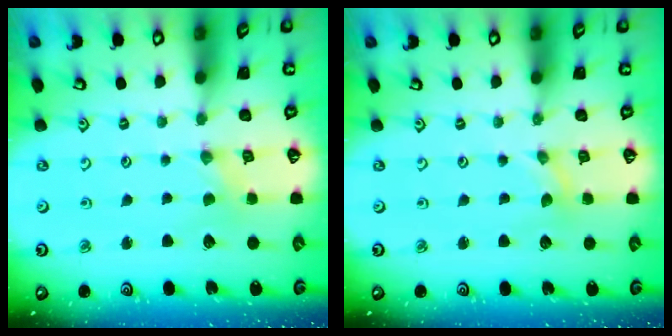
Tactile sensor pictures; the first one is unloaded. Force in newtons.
{"total": 0.0}